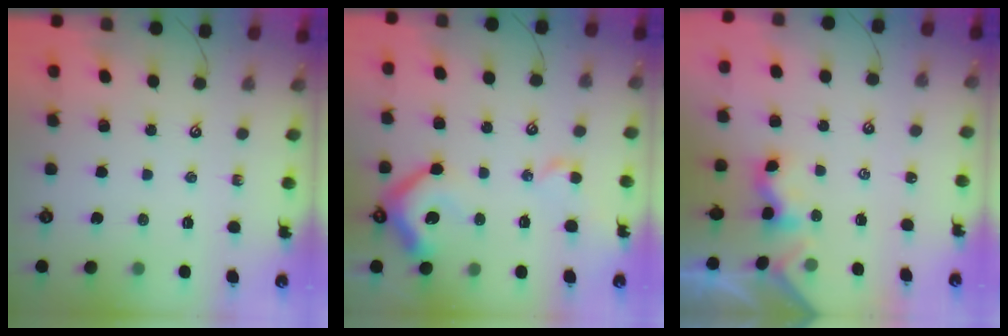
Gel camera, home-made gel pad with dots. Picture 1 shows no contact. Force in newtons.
{"total": 9.2, "press": 9.2, "slide": 0.9}
{"total": 1.6, "press": 1.5, "slide": 0.5}